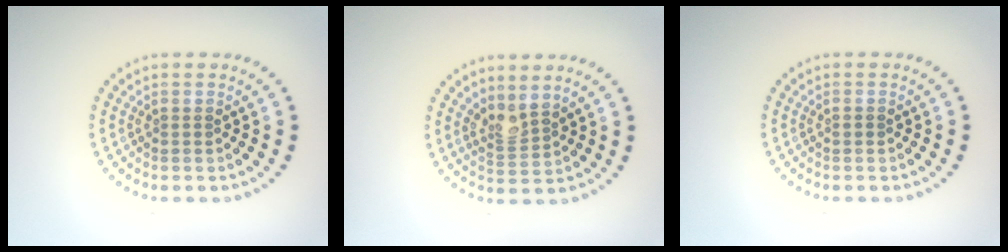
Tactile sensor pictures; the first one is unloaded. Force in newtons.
{"total": 2.1, "press": 1.6, "slide": 1.3}
{"total": 0.5, "press": 0.5, "slide": 0.1}